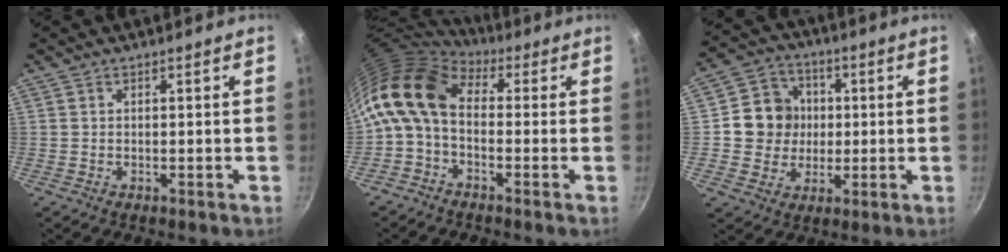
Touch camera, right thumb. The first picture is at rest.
{"total": 11.7, "force": [0.6, 7.5, 9.0], "torque": [-0.168, 0.025, -0.010]}
{"total": 10.6, "force": [0.7, 9.9, 3.7], "torque": [-0.023, 0.016, 0.003]}